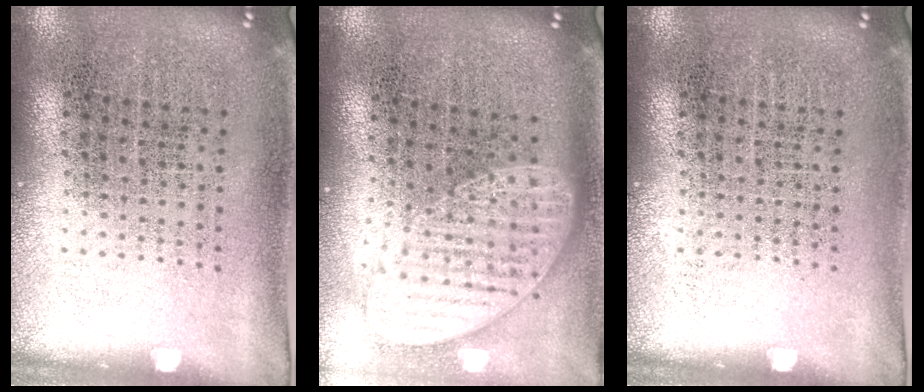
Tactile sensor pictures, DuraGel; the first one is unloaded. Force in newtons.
{"total": 1.7, "press": 1.3, "slide": 1.0}
{"total": 0.0}